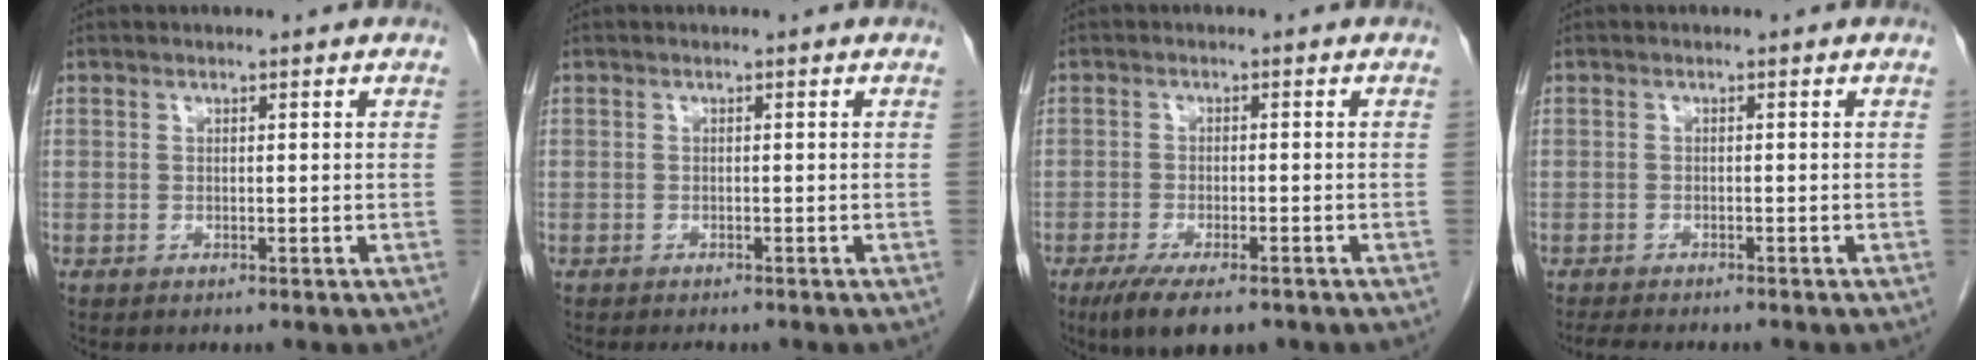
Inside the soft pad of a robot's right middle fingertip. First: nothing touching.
{"total": 1.5, "force": [-1.4, 0.4, 0.6], "torque": [-0.010, -0.005, -0.015]}
{"total": 8.1, "force": [-5.7, 2.2, 5.3], "torque": [-0.085, -0.016, -0.089]}
{"total": 5.4, "force": [-4.7, 0.9, 2.5], "torque": [-0.035, -0.011, -0.068]}